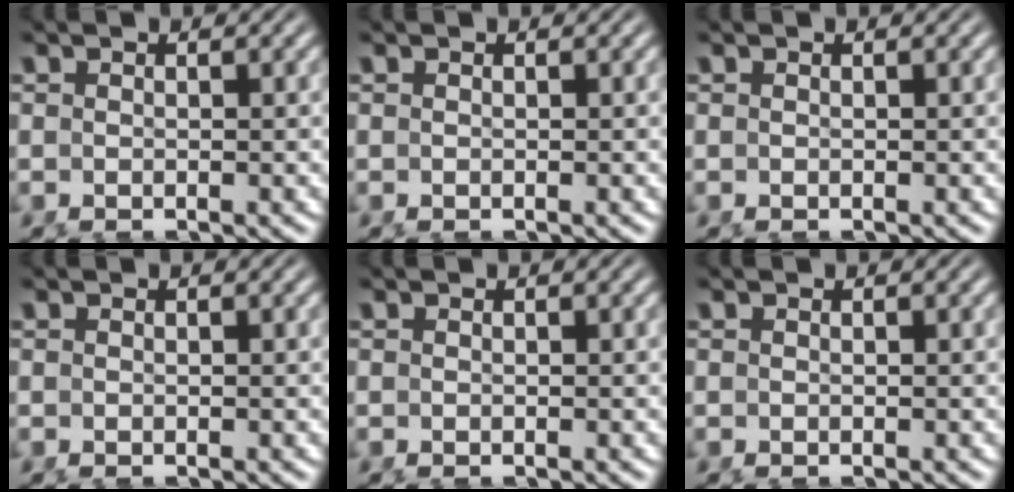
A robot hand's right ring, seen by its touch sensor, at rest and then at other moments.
{"total": 0.0}
{"total": 0.0}
{"total": 0.0}
{"total": 0.0}
{"total": 0.0}